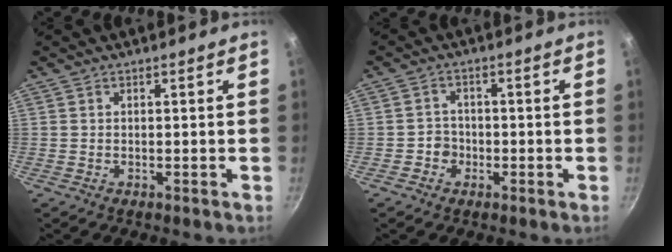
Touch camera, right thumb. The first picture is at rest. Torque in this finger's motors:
{"motor_torque": [0.02, -0.18, 0.25, -0.03, 0.03]}